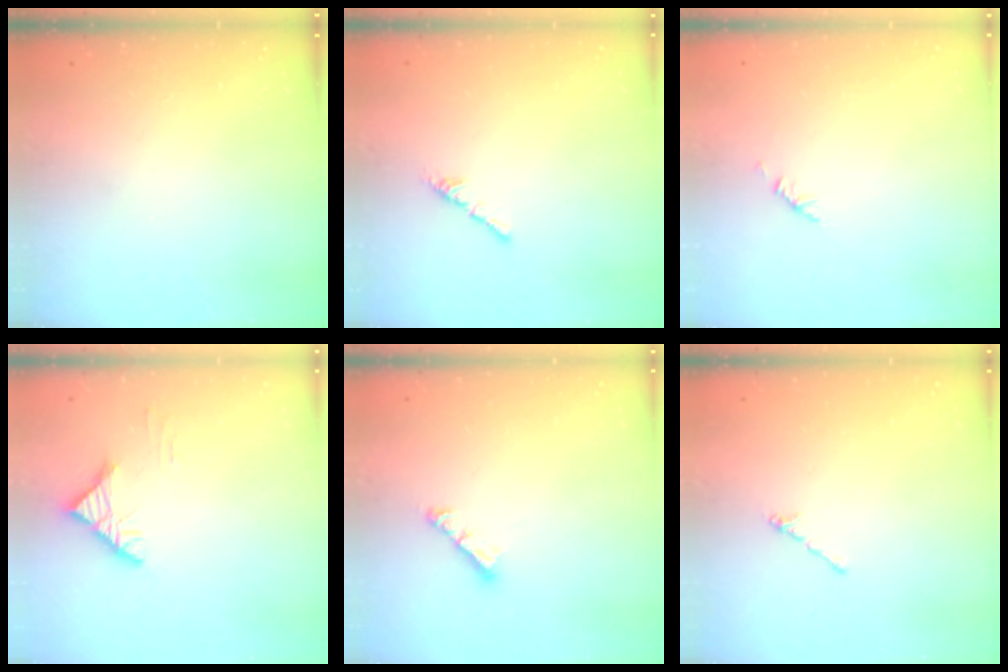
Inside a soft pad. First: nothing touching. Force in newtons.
{"total": 2.1, "press": 2.0, "slide": 0.7}
{"total": 1.9, "press": 1.8, "slide": 0.6}
{"total": 4.2, "press": 4.0, "slide": 1.1}
{"total": 4.2, "press": 4.2, "slide": 0.3}
{"total": 0.5, "press": 0.4, "slide": 0.3}